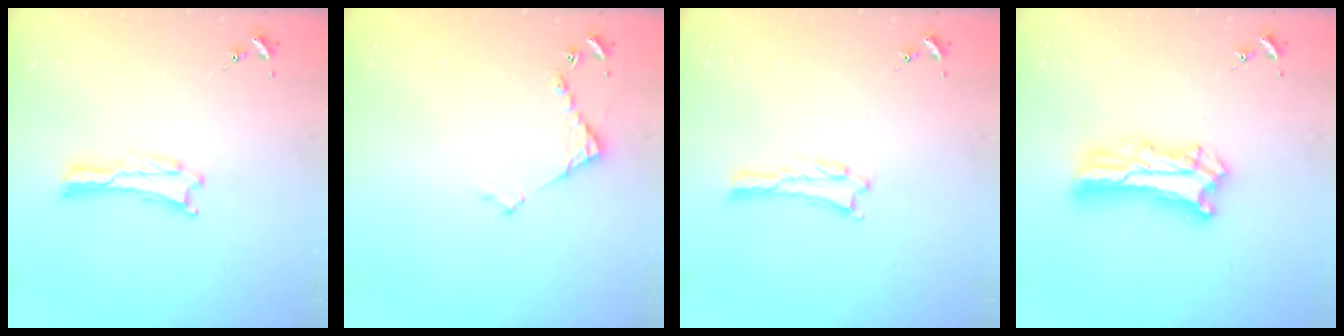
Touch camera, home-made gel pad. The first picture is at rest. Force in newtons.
{"total": 3.7, "press": 3.7, "slide": 0.3}
{"total": 1.0, "press": 1.0, "slide": 0.1}
{"total": 9.3, "press": 9.3, "slide": 0.7}